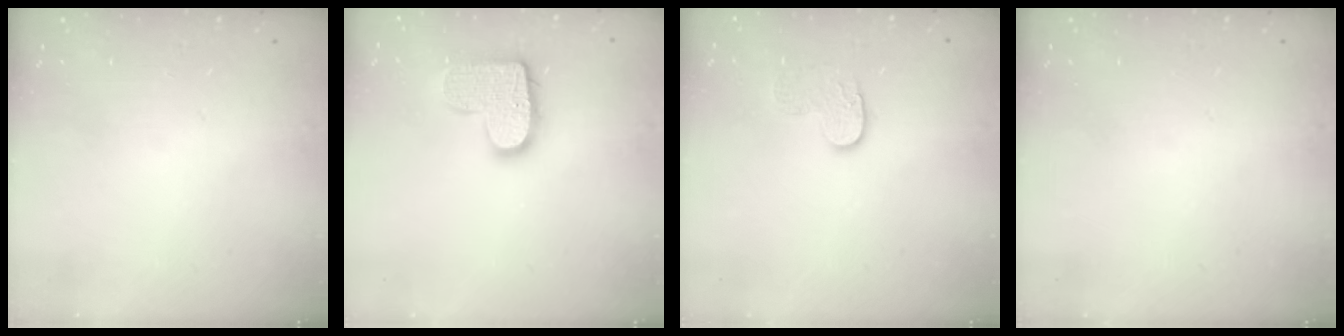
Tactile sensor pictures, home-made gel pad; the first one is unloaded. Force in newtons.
{"total": 13.5, "press": 13.5, "slide": 0.8}
{"total": 8.0, "press": 8.0, "slide": 0.4}
{"total": 0.0}